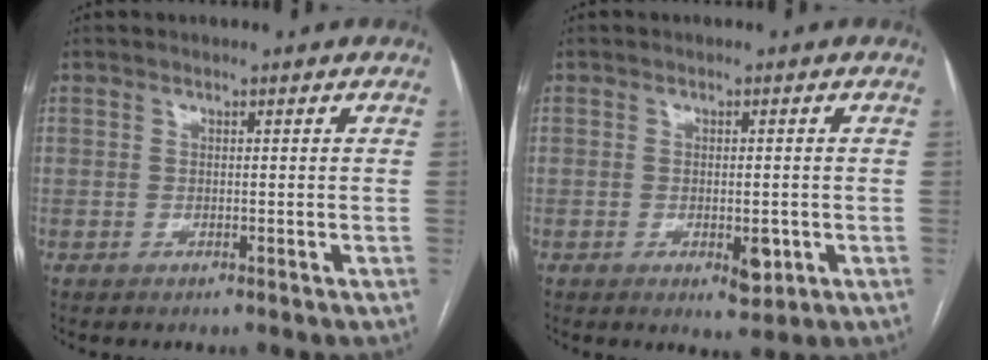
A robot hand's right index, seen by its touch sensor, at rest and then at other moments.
{"total": 3.4, "force": [-1.0, 1.5, 2.9], "torque": [-0.038, -0.004, -0.006]}